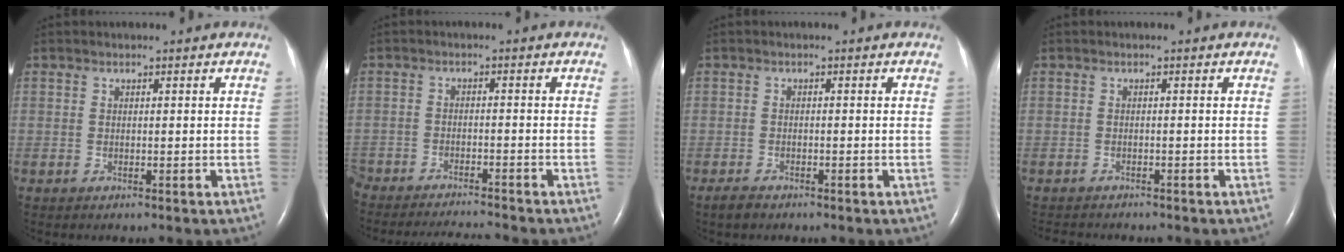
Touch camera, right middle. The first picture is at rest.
{"total": 11.3, "force": [-10.8, 0.9, 3.3], "torque": [-0.057, -0.009, -0.162]}
{"total": 1.7, "force": [-1.4, 0.6, 0.7], "torque": [-0.024, -0.003, -0.022]}
{"total": 3.6, "force": [-3.3, 1.0, 0.9], "torque": [-0.013, -0.007, -0.046]}